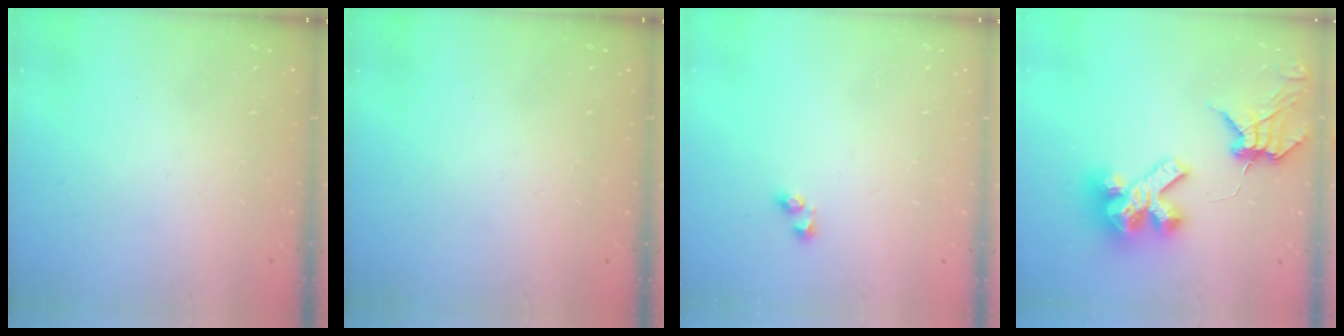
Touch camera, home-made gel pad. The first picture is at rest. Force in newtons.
{"total": 0.0}
{"total": 2.2, "press": 1.9, "slide": 1.1}
{"total": 14.1, "press": 14.0, "slide": 1.7}